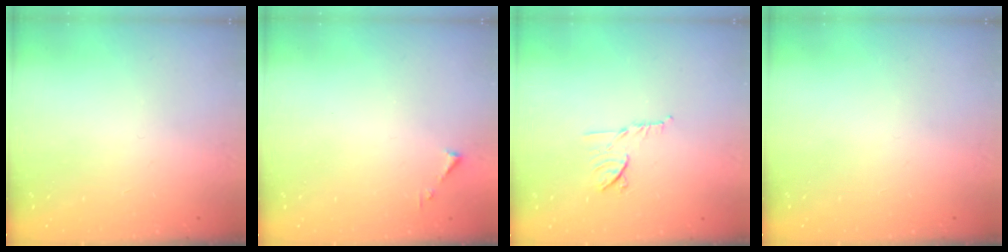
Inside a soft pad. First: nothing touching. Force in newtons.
{"total": 3.2, "press": 3.2, "slide": 0.4}
{"total": 8.0, "press": 7.9, "slide": 1.0}
{"total": 0.0}